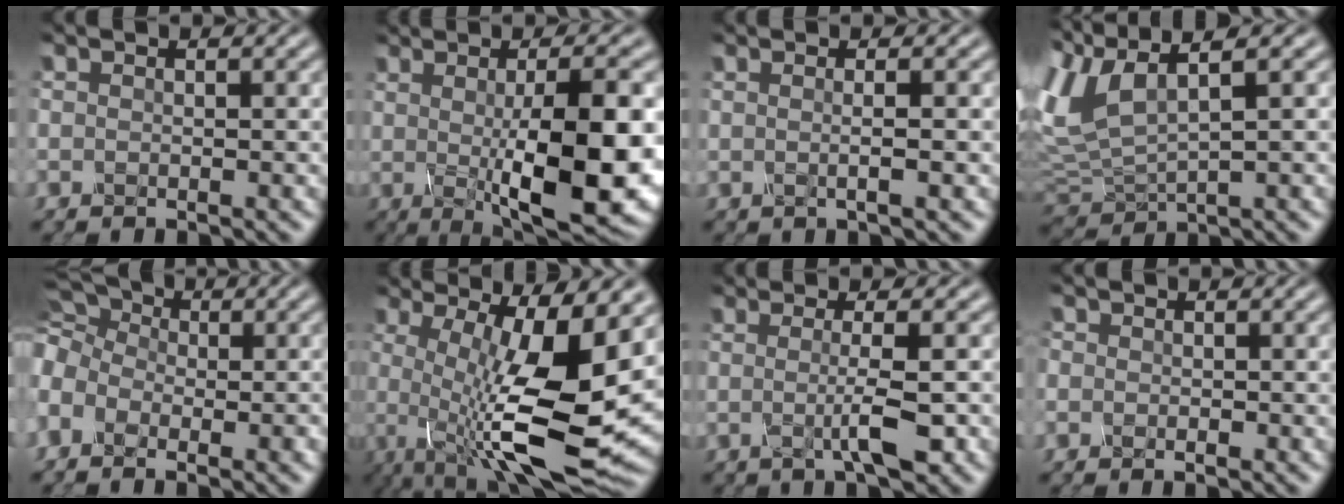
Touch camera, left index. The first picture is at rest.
{"total": 13.0, "force": [-0.7, 3.7, 12.4], "torque": [-0.145, -0.007, -0.004]}
{"total": 2.3, "force": [0.2, 0.8, 2.1], "torque": [-0.020, 0.001, -0.015]}
{"total": 7.1, "force": [3.6, 2.5, 5.5], "torque": [-0.146, 0.017, 0.074]}
{"total": 9.3, "force": [-1.3, 6.6, 6.5], "torque": [-0.117, 0.026, -0.045]}
{"total": 14.8, "force": [-1.2, 4.2, 14.1], "torque": [-0.223, -0.013, -0.017]}
{"total": 3.8, "force": [-0.2, 0.8, 3.7], "torque": [-0.060, -0.006, -0.005]}
{"total": 1.8, "force": [0.3, 1.6, 0.8], "torque": [0.004, 0.005, -0.012]}